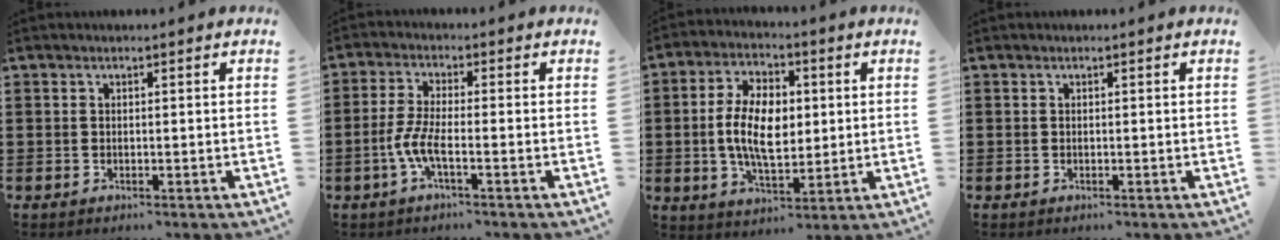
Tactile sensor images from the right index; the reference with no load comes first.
{"total": 4.9, "force": [-1.9, 1.0, 4.4], "torque": [-0.110, -0.012, -0.045]}
{"total": 10.0, "force": [0.2, 5.6, 8.3], "torque": [-0.168, 0.012, 0.000]}
{"total": 0.0}